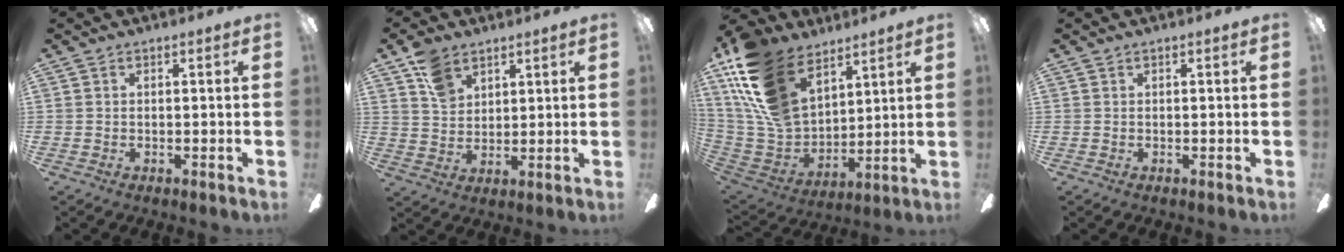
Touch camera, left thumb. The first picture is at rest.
{"total": 8.1, "force": [5.2, 5.0, 3.5], "torque": [-0.062, -0.013, 0.099]}
{"total": 21.7, "force": [12.4, 12.7, 12.5], "torque": [-0.290, -0.057, 0.231]}
{"total": 0.0}